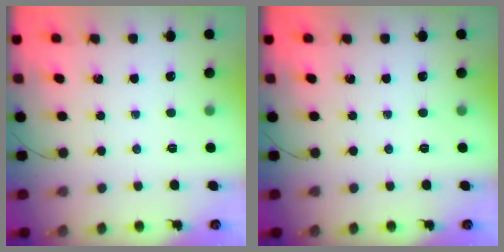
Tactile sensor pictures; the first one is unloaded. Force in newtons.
{"total": 0.0}